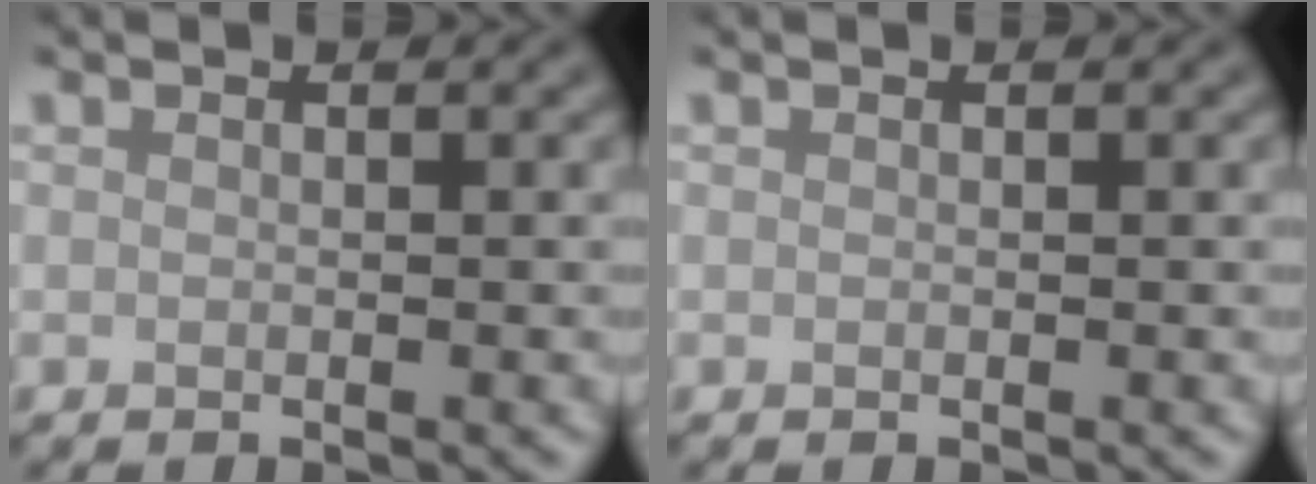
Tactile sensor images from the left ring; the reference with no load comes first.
{"total": 0.0}